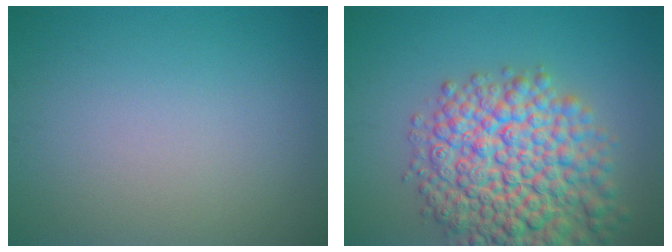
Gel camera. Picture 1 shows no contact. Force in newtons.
{"total": 10.8, "press": 10.8, "slide": 0.4}